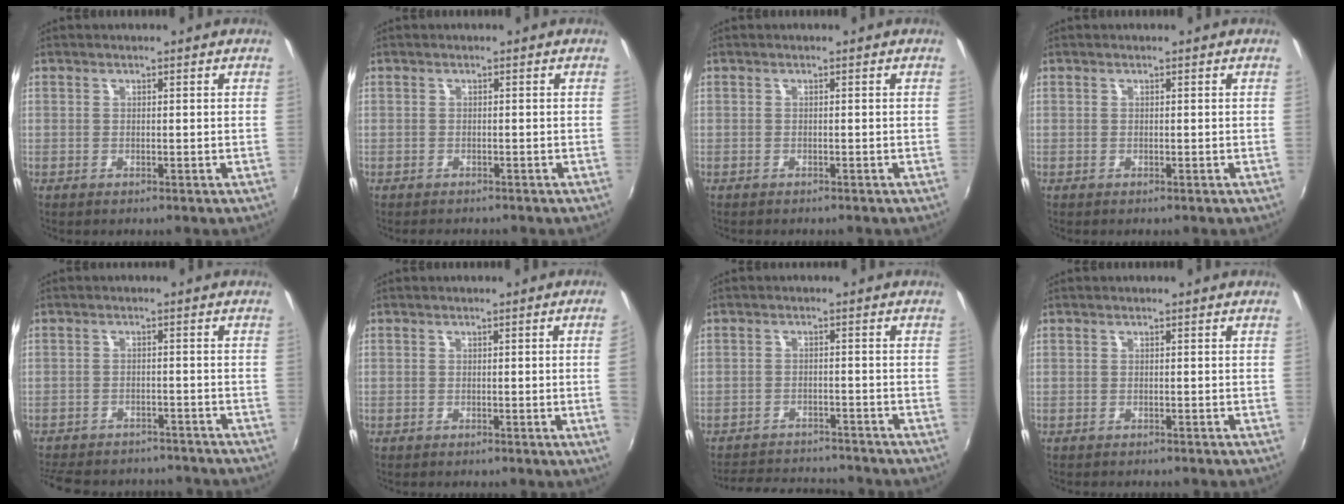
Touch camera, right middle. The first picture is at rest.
{"total": 1.9, "force": [-1.7, 0.6, 0.4], "torque": [-0.012, -0.011, -0.026]}
{"total": 0.9, "force": [-0.8, 0.3, 0.2], "torque": [-0.006, -0.004, -0.012]}
{"total": 0.0}
{"total": 16.5, "force": [-14.1, 6.2, 6.0], "torque": [-0.144, -0.002, -0.194]}
{"total": 2.5, "force": [-0.2, -1.5, 2.0], "torque": [-0.030, -0.013, 0.002]}
{"total": 10.5, "force": [-9.7, 2.8, 2.7], "torque": [-0.072, 0.016, -0.140]}
{"total": 1.3, "force": [-1.3, 0.4, 0.3], "torque": [-0.010, -0.008, -0.019]}